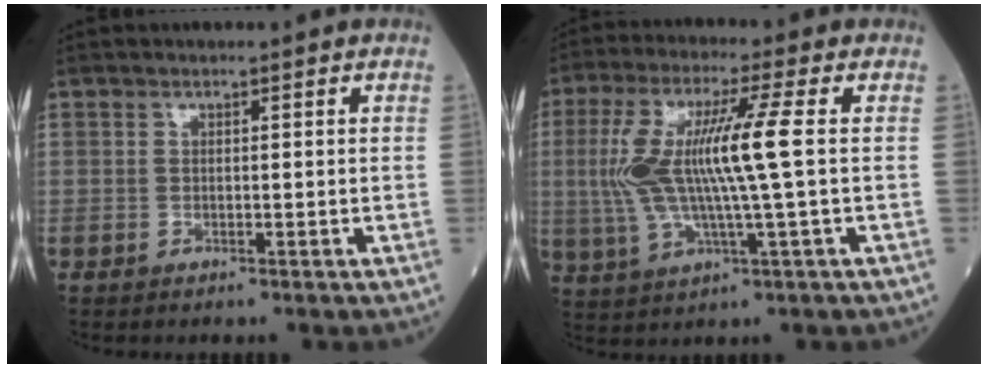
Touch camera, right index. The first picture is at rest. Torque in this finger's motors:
{"motor_torque": [1.96, 0.17, 0.66, 0.21]}